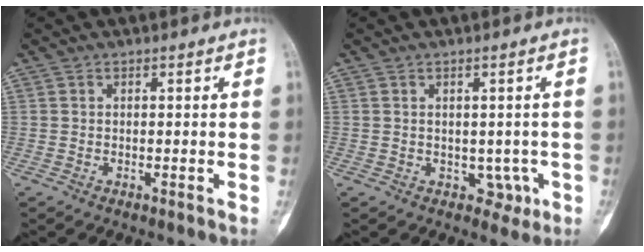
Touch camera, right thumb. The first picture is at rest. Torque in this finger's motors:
{"motor_torque": [0.12, 0.11, 0.14, 0.02, -0.07]}